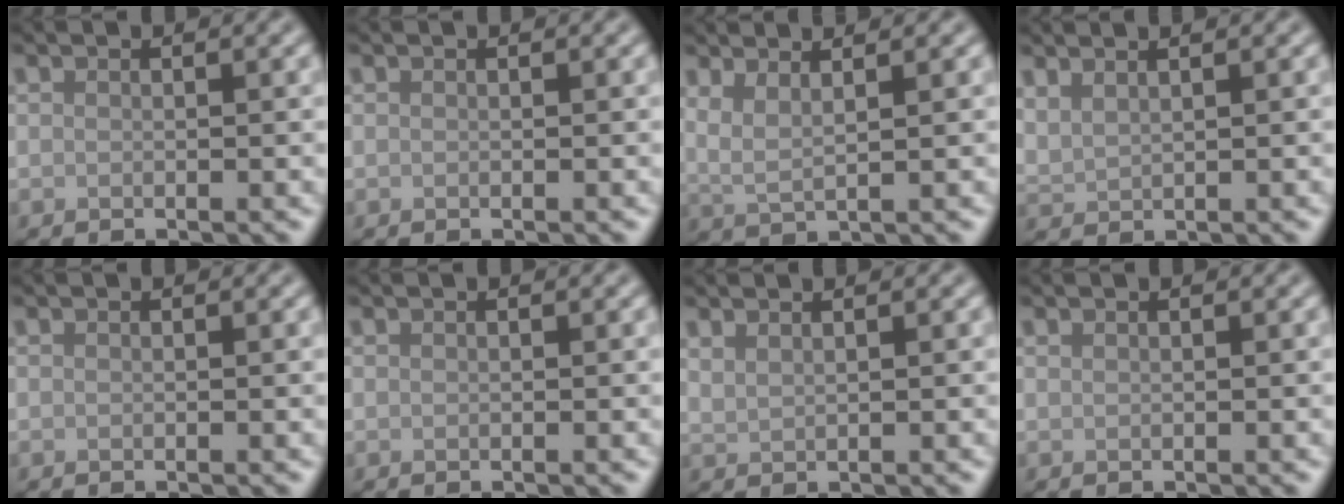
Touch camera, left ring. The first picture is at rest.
{"total": 0.0}
{"total": 2.7, "force": [1.7, 0.7, 2.0], "torque": [-0.036, -0.002, 0.030]}
{"total": 1.8, "force": [1.6, 0.5, 0.7], "torque": [-0.018, 0.005, 0.033]}
{"total": 0.0}
{"total": 0.0}
{"total": 1.3, "force": [1.2, 0.4, 0.5], "torque": [-0.009, 0.001, 0.021]}
{"total": 0.0}